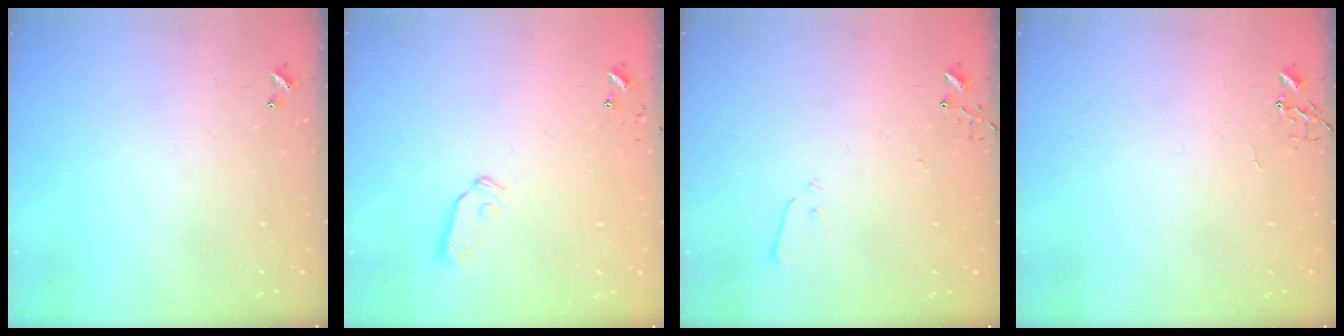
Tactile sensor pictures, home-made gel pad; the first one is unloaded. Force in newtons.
{"total": 6.5, "press": 6.5, "slide": 0.4}
{"total": 3.0, "press": 2.9, "slide": 0.7}
{"total": 0.0}